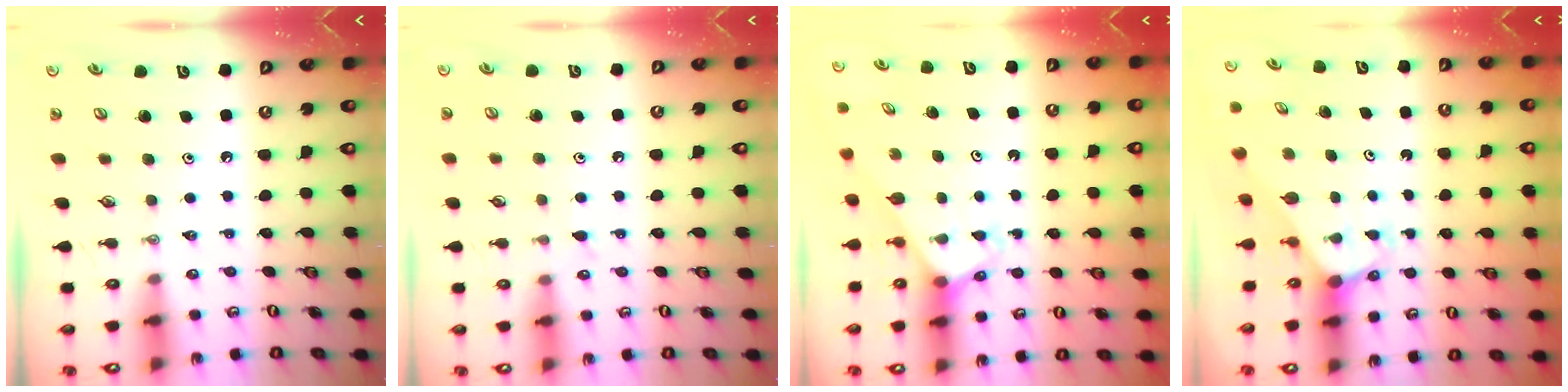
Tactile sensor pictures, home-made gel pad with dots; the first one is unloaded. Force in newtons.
{"total": 7.0, "press": 7.0, "slide": 0.7}
{"total": 3.1, "press": 3.1, "slide": 0.2}
{"total": 2.9, "press": 2.9, "slide": 0.2}